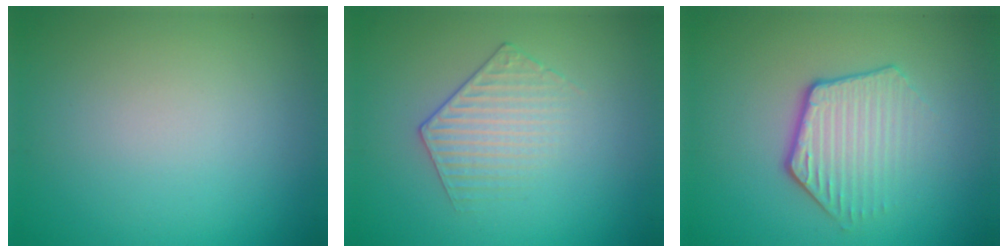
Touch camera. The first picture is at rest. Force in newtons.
{"total": 1.9, "press": 1.4, "slide": 1.3}
{"total": 3.9, "press": 2.9, "slide": 2.5}